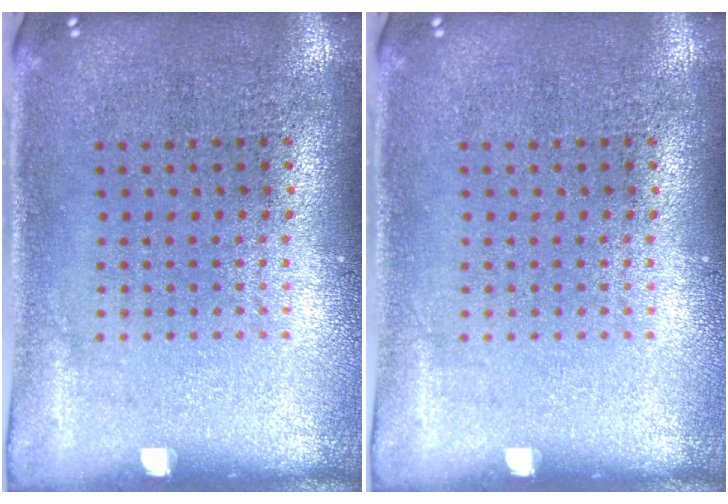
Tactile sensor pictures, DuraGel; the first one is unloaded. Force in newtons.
{"total": 0.0}